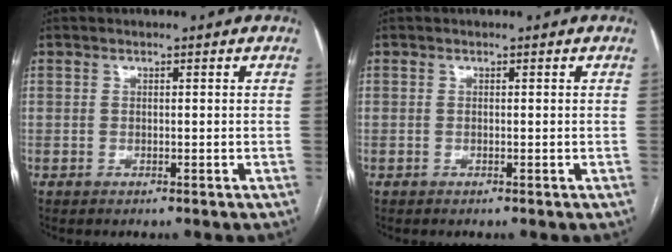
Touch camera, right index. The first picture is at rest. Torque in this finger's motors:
{"motor_torque": [0.00, 0.00, 0.00, -0.01]}